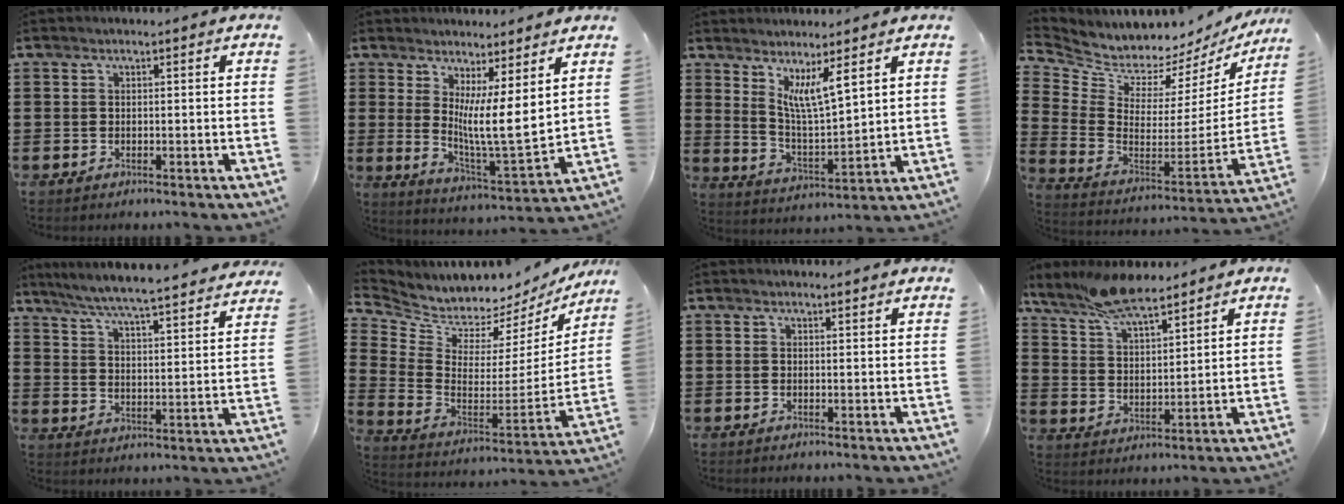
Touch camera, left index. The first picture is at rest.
{"total": 8.2, "force": [3.4, 1.1, 7.4], "torque": [-0.128, -0.037, 0.059]}
{"total": 6.5, "force": [4.7, 0.6, 4.5], "torque": [-0.095, -0.024, 0.079]}
{"total": 5.1, "force": [5.0, 1.2, 0.2], "torque": [-0.043, -0.063, 0.082]}
{"total": 5.7, "force": [5.3, -0.8, 1.7], "torque": [-0.059, -0.045, 0.085]}
{"total": 4.9, "force": [4.7, 1.3, 0.3], "torque": [-0.044, -0.063, 0.078]}
{"total": 0.9, "force": [0.9, 0.0, 0.2], "torque": [0.002, -0.005, 0.017]}
{"total": 8.9, "force": [7.7, 1.8, 4.0], "torque": [-0.100, -0.018, 0.144]}